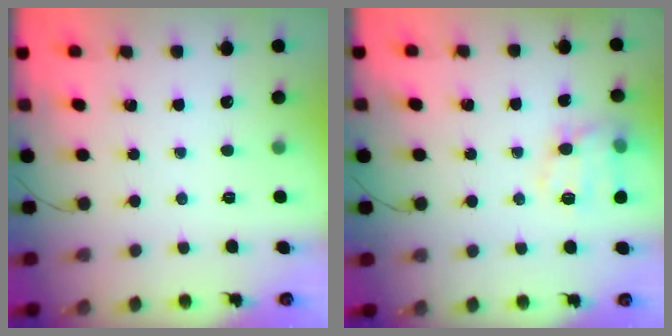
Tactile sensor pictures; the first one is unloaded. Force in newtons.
{"total": 12.4, "press": 12.4, "slide": 0.3}